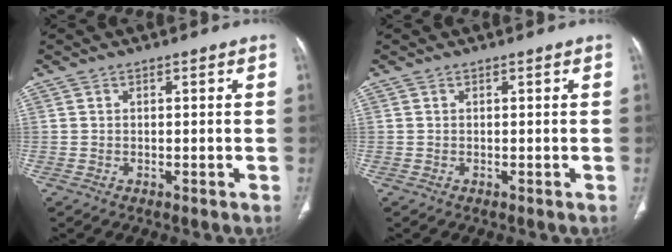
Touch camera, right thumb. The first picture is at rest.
{"total": 0.0}